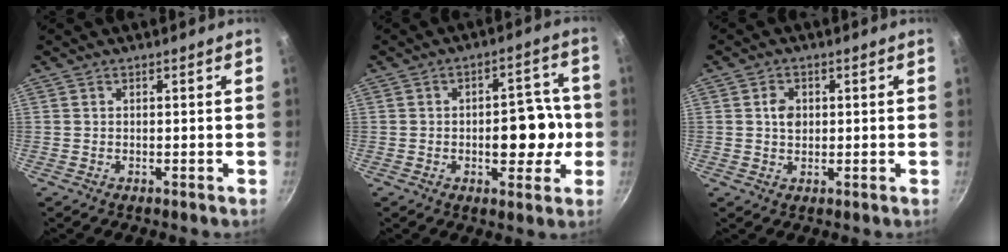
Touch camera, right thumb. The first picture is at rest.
{"total": 11.1, "force": [-1.4, 6.0, 9.3], "torque": [-0.084, 0.029, -0.017]}
{"total": 3.2, "force": [0.5, 2.5, 1.9], "torque": [-0.020, 0.000, 0.007]}